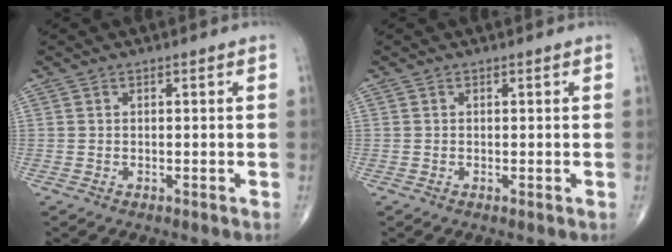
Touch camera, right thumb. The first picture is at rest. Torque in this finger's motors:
{"motor_torque": [0.43, 0.29, -0.16, -0.07, 0.01]}